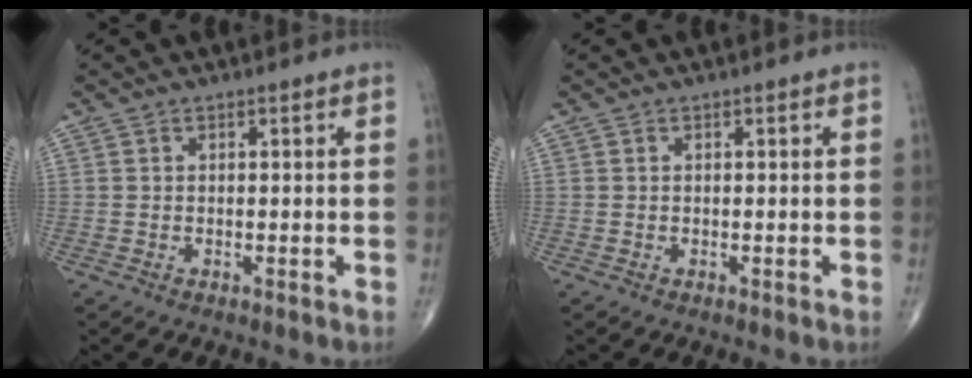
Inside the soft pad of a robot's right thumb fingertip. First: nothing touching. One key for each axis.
{"total": 0.0}